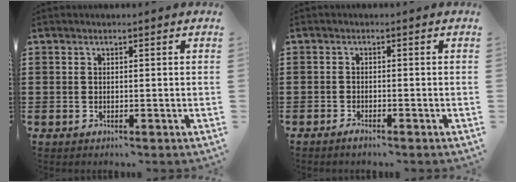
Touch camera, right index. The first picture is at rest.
{"total": 1.0, "force": [-0.9, 0.1, 0.4], "torque": [-0.012, -0.006, -0.016]}